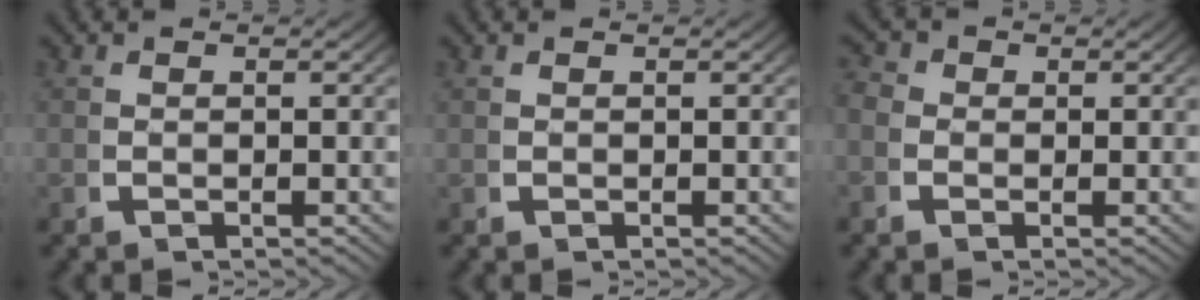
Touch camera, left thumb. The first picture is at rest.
{"total": 0.0}
{"total": 2.3, "force": [-0.1, 2.2, 0.5], "torque": [-0.009, -0.006, -0.012]}